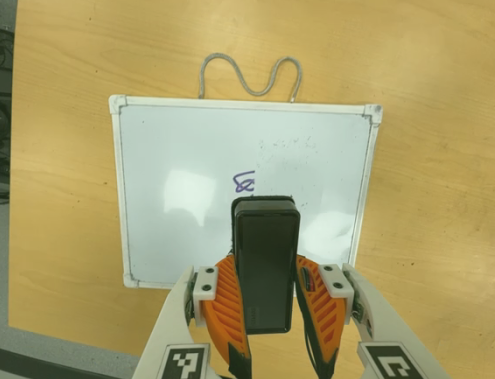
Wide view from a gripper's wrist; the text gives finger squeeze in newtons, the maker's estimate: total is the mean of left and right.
{"total": 6.6, "left": 5.5, "right": 7.6}